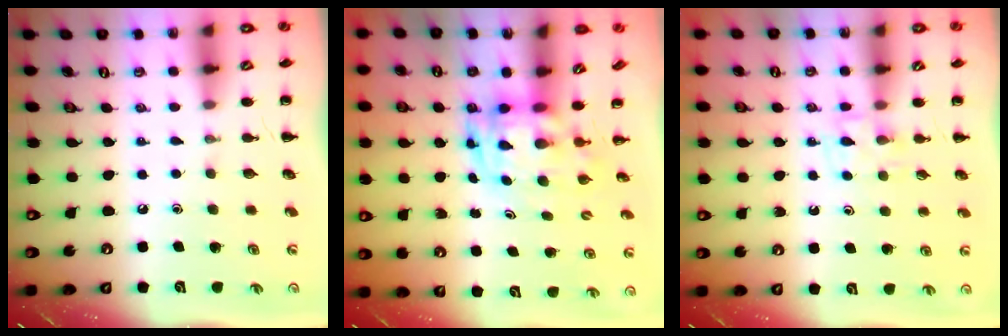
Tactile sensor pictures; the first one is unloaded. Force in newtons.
{"total": 3.1, "press": 3.0, "slide": 0.7}
{"total": 5.7, "press": 5.5, "slide": 1.5}